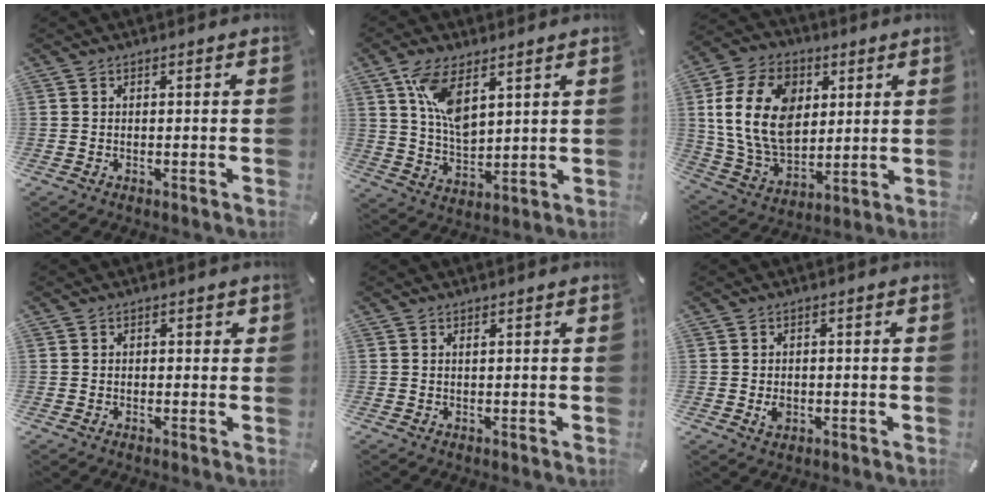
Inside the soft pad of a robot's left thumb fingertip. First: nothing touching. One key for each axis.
{"total": 10.6, "fx": 5.6, "fy": 5.1, "fz": 7.4, "tx": -0.159, "ty": -0.020, "tz": 0.102}
{"total": 17.8, "fx": 3.7, "fy": 13.3, "fz": 11.2, "tx": -0.230, "ty": 0.002, "tz": 0.068}
{"total": 1.1, "fx": 0.1, "fy": 1.0, "fz": 0.6, "tx": -0.003, "ty": 0.004, "tz": -0.004}
{"total": 0.5, "fx": 0.3, "fy": 0.0, "fz": 0.5, "tx": -0.008, "ty": 0.000, "tz": 0.005}
{"total": 2.7, "fx": -0.5, "fy": 2.1, "fz": 1.7, "tx": -0.022, "ty": 0.000, "tz": -0.010}